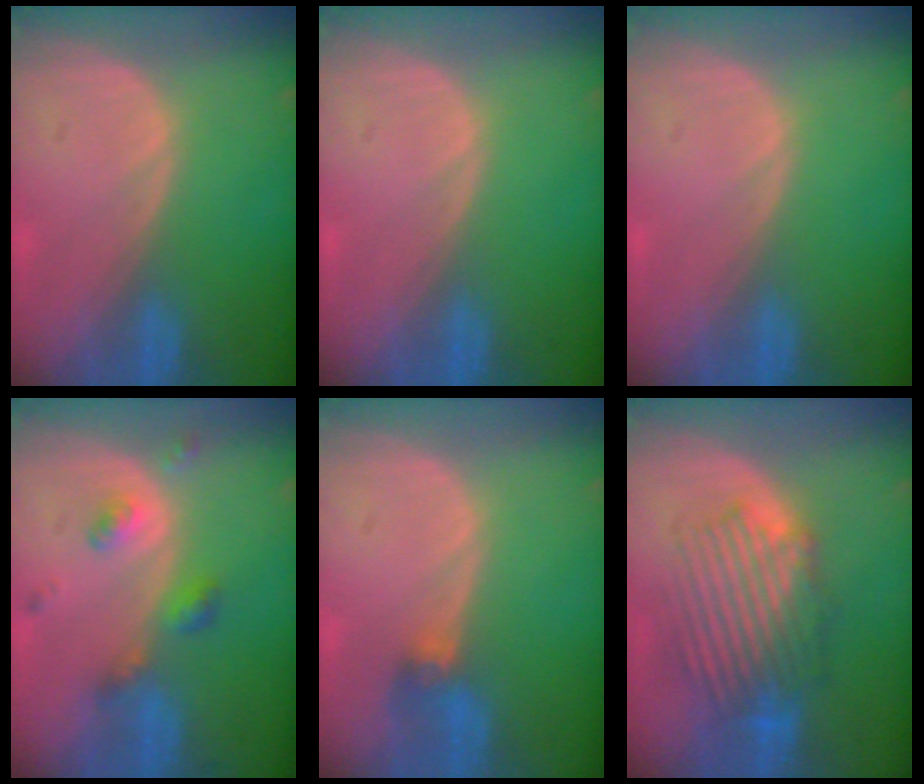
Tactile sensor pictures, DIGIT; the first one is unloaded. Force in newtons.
{"total": 0.0}
{"total": 0.0}
{"total": 5.1, "press": 4.5, "slide": 2.5}
{"total": 2.8, "press": 2.6, "slide": 1.1}
{"total": 8.9, "press": 8.6, "slide": 2.4}